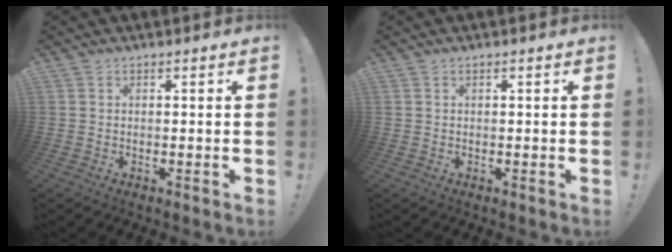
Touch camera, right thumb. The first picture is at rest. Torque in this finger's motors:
{"motor_torque": [-0.08, 0.17, -0.20, 0.08, 0.02]}